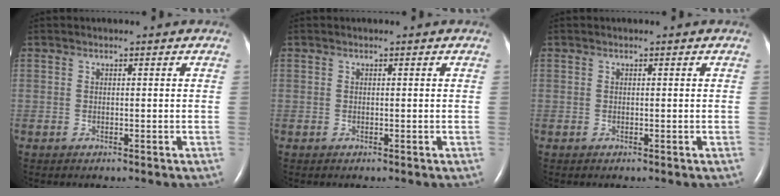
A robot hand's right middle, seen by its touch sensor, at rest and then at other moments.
{"total": 0.0}
{"total": 0.0}